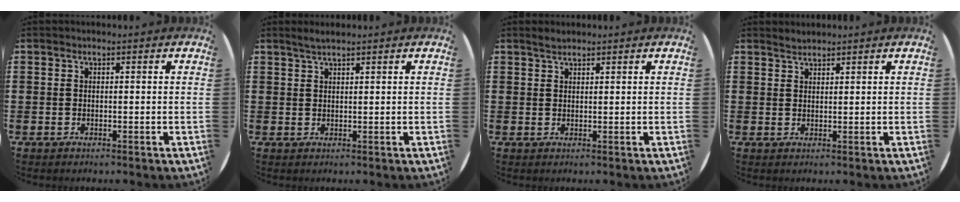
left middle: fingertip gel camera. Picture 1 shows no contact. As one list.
[{"total": 1.6, "force": [1.4, 0.0, 0.7], "torque": [-0.014, 0.003, 0.025]}, {"total": 1.3, "force": [1.3, 0.2, 0.3], "torque": [-0.007, 0.003, 0.023]}, {"total": 1.3, "force": [1.3, 0.1, 0.0], "torque": [-0.001, 0.002, 0.025]}]